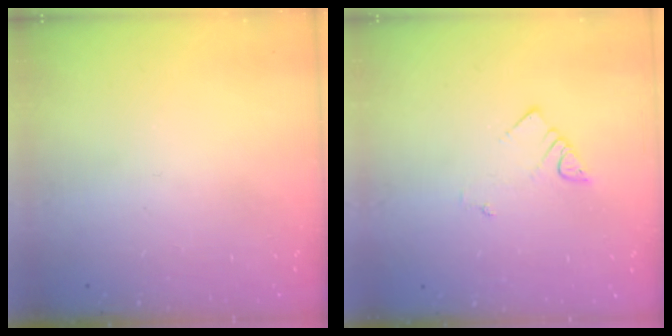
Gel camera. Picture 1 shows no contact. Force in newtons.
{"total": 2.6, "press": 2.6, "slide": 0.2}